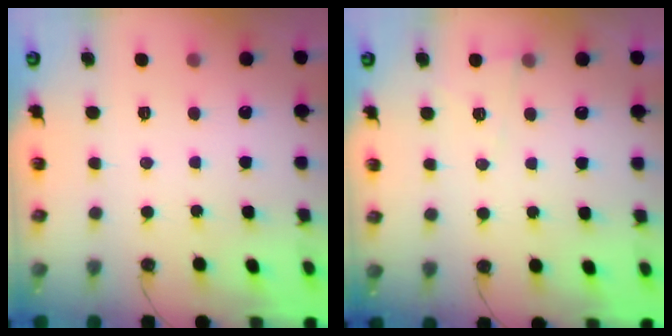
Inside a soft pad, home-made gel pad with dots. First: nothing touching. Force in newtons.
{"total": 4.4, "press": 3.2, "slide": 3.0}